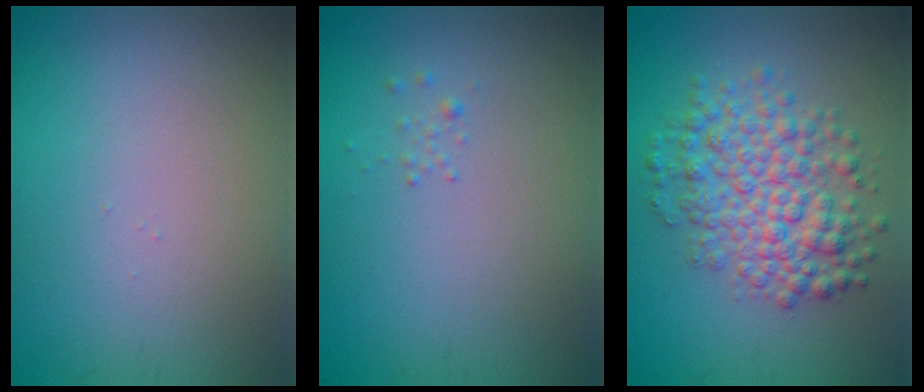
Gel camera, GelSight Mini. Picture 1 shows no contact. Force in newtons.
{"total": 0.7, "press": 0.7, "slide": 0.1}
{"total": 6.2, "press": 6.2, "slide": 0.1}